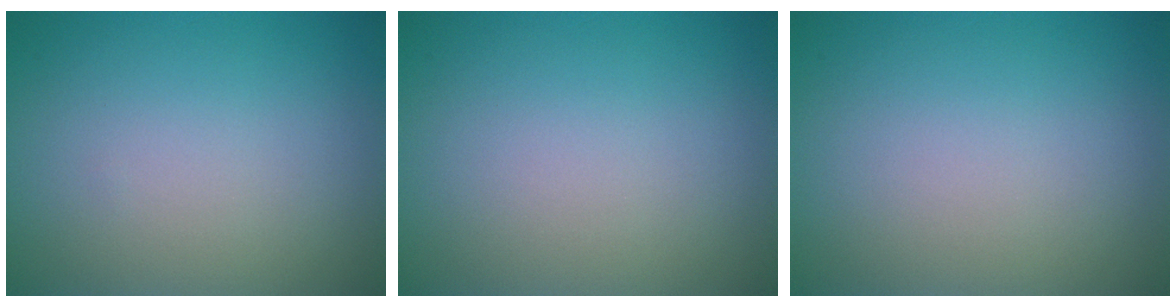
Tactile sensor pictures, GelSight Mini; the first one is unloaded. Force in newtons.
{"total": 0.0}
{"total": 0.0}